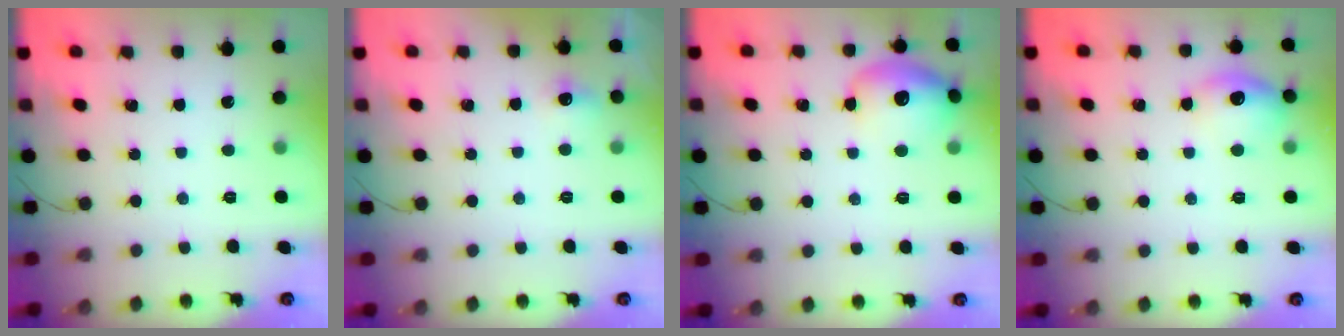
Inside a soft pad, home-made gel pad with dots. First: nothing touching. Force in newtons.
{"total": 4.6, "press": 4.3, "slide": 1.7}
{"total": 15.6, "press": 13.8, "slide": 7.4}
{"total": 11.1, "press": 11.1, "slide": 0.2}